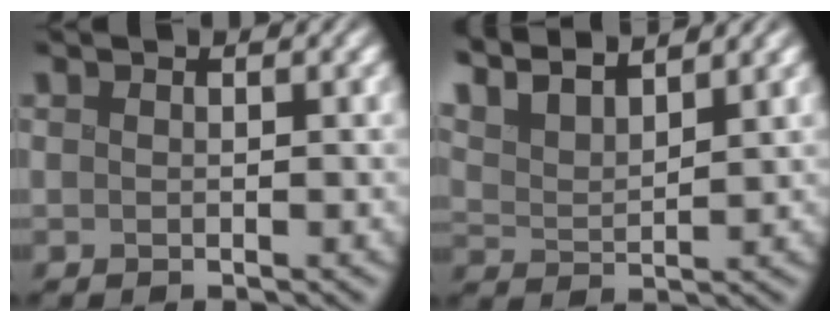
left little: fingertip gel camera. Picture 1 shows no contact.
{"total": 7.6, "force": [6.1, 2.2, 3.9], "torque": [-0.110, 0.029, 0.094]}